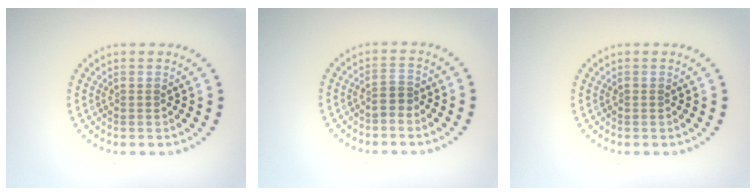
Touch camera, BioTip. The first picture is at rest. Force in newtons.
{"total": 1.1, "press": 0.9, "slide": 0.7}
{"total": 0.0}